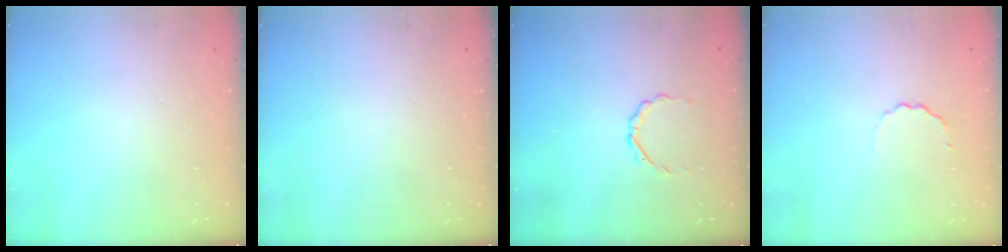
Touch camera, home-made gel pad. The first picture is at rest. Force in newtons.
{"total": 0.0}
{"total": 2.3, "press": 2.1, "slide": 0.8}
{"total": 2.6, "press": 2.5, "slide": 0.8}